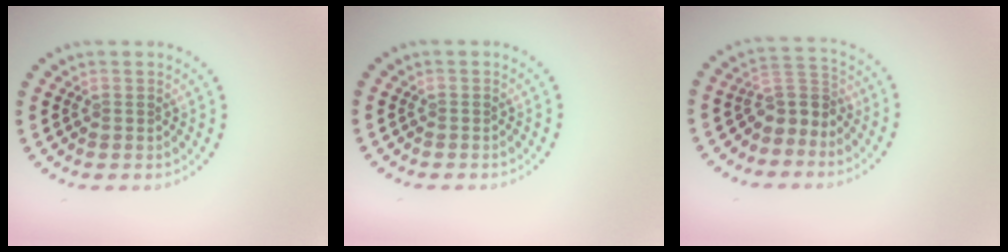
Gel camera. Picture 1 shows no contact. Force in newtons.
{"total": 0.0}
{"total": 2.9, "press": 2.5, "slide": 1.6}